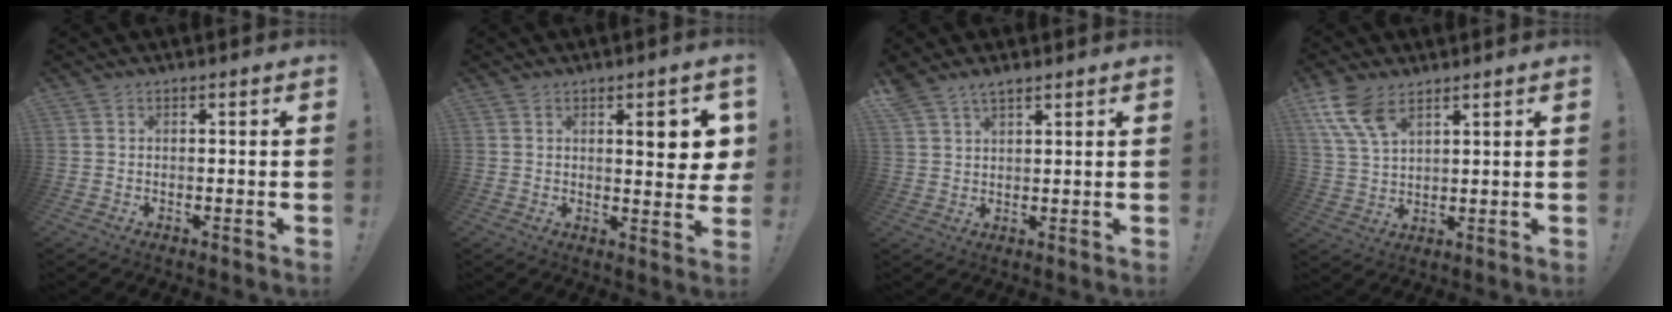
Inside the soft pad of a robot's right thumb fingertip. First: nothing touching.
{"total": 6.6, "force": [2.0, 1.4, 6.2], "torque": [-0.075, -0.012, 0.023]}
{"total": 4.0, "force": [3.3, 1.6, 1.7], "torque": [-0.032, -0.017, 0.063]}
{"total": 9.6, "force": [6.1, 4.5, 5.9], "torque": [-0.119, -0.021, 0.118]}